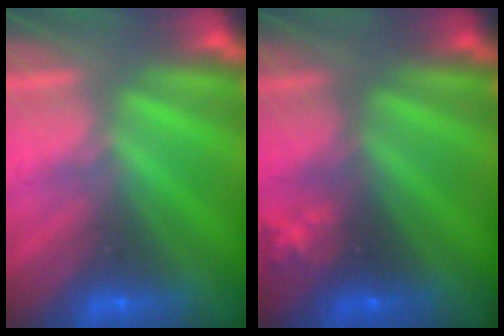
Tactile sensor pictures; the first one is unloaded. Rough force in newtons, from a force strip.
{"total": 2.3}